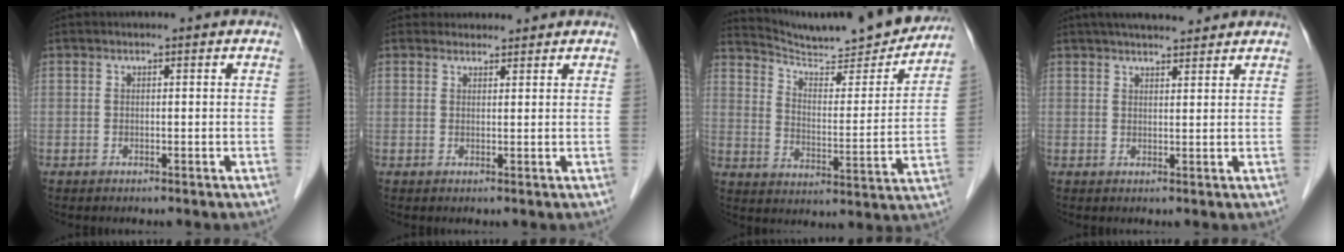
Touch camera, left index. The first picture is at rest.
{"total": 2.1, "force": [1.9, 0.8, -0.3], "torque": [0.003, 0.010, 0.025]}
{"total": 20.7, "force": [19.3, 1.8, 7.2], "torque": [-0.113, -0.044, 0.268]}
{"total": 7.9, "force": [6.9, 1.6, 3.7], "torque": [-0.052, 0.022, 0.098]}